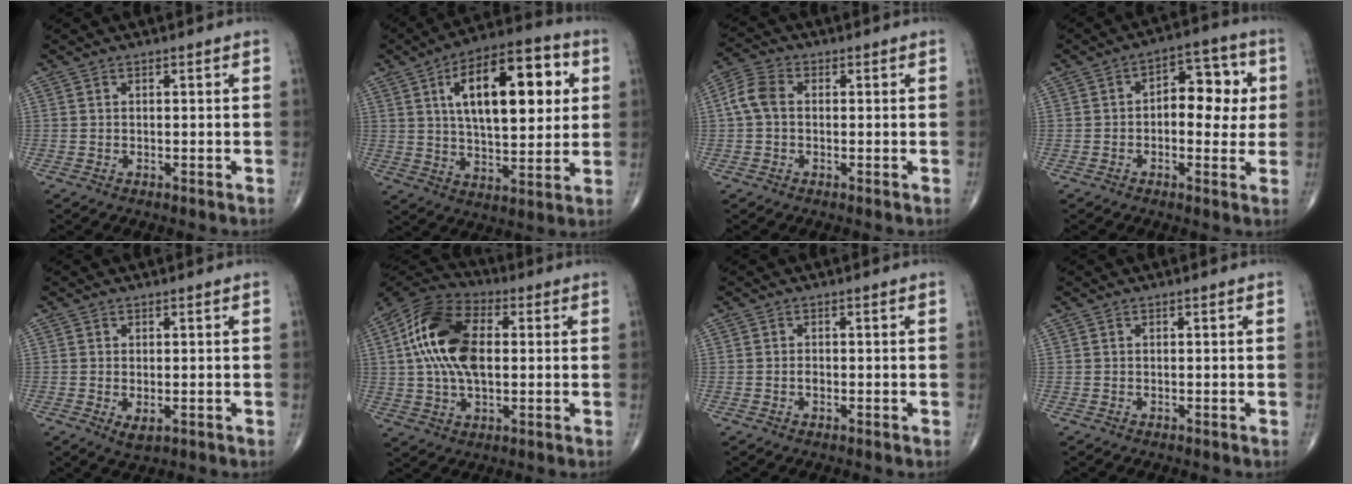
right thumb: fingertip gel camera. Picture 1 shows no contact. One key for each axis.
{"total": 21.0, "fx": 5.8, "fy": 9.4, "fz": 17.9, "tx": -0.249, "ty": -0.001, "tz": 0.086}
{"total": 5.2, "fx": 0.2, "fy": 3.6, "fz": 3.7, "tx": -0.081, "ty": 0.015, "tz": -0.005}
{"total": 10.7, "fx": 0.9, "fy": 6.3, "fz": 8.6, "tx": -0.076, "ty": 0.022, "tz": 0.007}
{"total": 2.4, "fx": -0.5, "fy": 1.2, "fz": 2.0, "tx": -0.031, "ty": -0.004, "tz": -0.003}
{"total": 17.1, "fx": 2.4, "fy": 9.7, "fz": 13.9, "tx": -0.267, "ty": 0.020, "tz": 0.036}
{"total": 0.9, "fx": -0.3, "fy": 0.6, "fz": 0.7, "tx": -0.010, "ty": 0.001, "tz": -0.006}
{"total": 0.0}